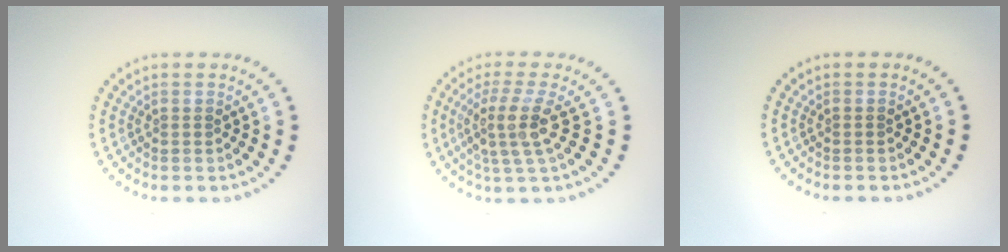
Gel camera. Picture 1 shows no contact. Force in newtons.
{"total": 3.8, "press": 2.7, "slide": 2.6}
{"total": 0.0}